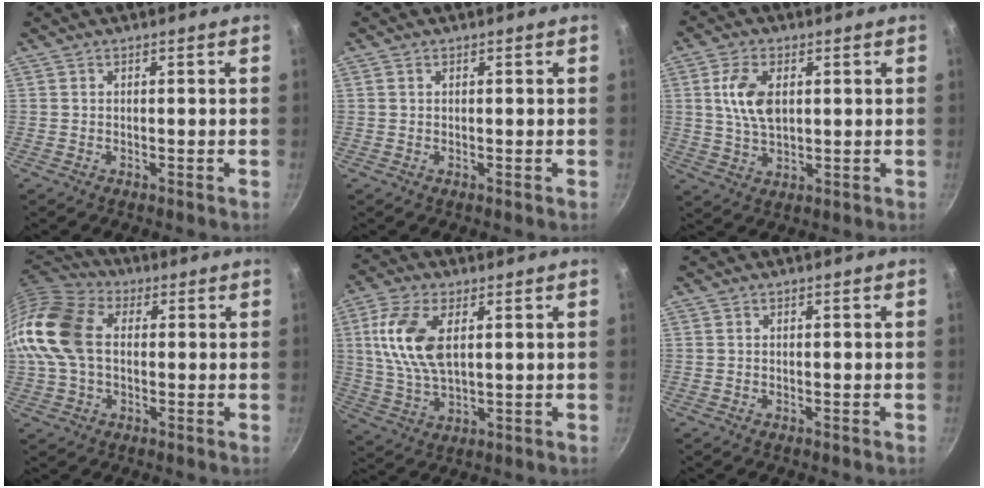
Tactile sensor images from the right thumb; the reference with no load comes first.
{"total": 0.5, "force": [0.2, 0.4, 0.3], "torque": [-0.004, 0.002, 0.004]}
{"total": 8.2, "force": [1.8, 4.6, 6.6], "torque": [-0.118, -0.003, 0.035]}
{"total": 16.0, "force": [1.0, 11.0, 11.5], "torque": [-0.216, 0.028, 0.001]}
{"total": 11.9, "force": [3.0, 6.0, 9.9], "torque": [-0.195, -0.003, 0.060]}
{"total": 0.0}